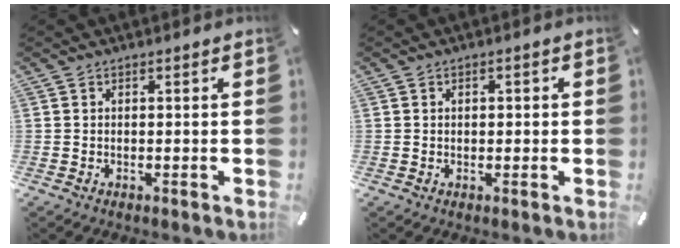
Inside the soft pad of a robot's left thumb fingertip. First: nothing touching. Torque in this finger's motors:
{"motor_torque": [-0.16, -0.12, -0.24, -0.14, 0.04]}